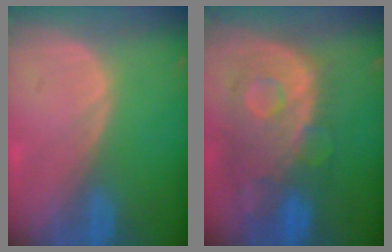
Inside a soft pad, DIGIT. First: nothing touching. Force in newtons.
{"total": 11.1, "press": 9.7, "slide": 5.5}